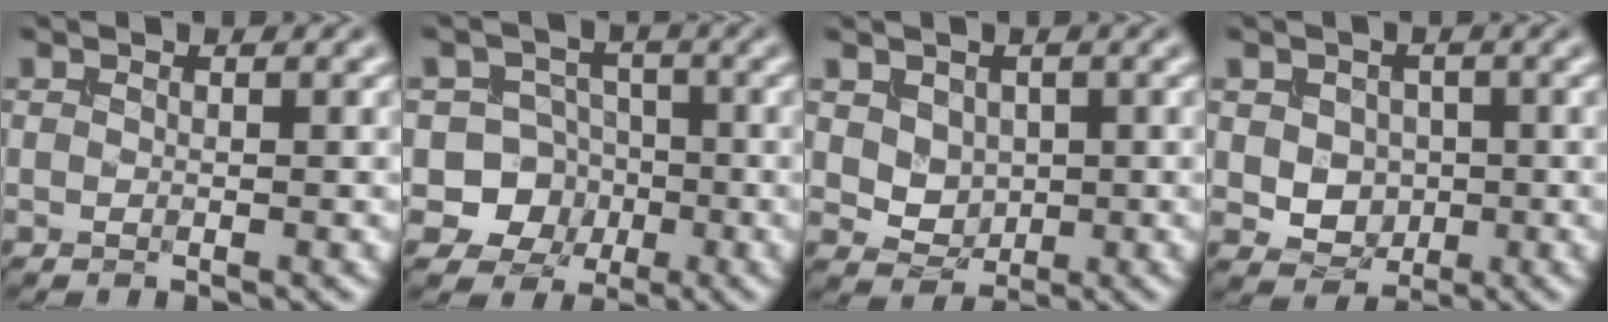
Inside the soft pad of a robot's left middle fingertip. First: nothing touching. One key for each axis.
{"total": 6.8, "fx": -1.9, "fy": 6.3, "fz": 1.4, "tx": -0.006, "ty": 0.010, "tz": -0.056}
{"total": 2.4, "fx": 0.6, "fy": 1.9, "fz": 1.3, "tx": -0.031, "ty": -0.008, "tz": 0.015}
{"total": 3.2, "fx": -0.1, "fy": 2.7, "fz": 1.7, "tx": -0.029, "ty": -0.005, "tz": 0.000}